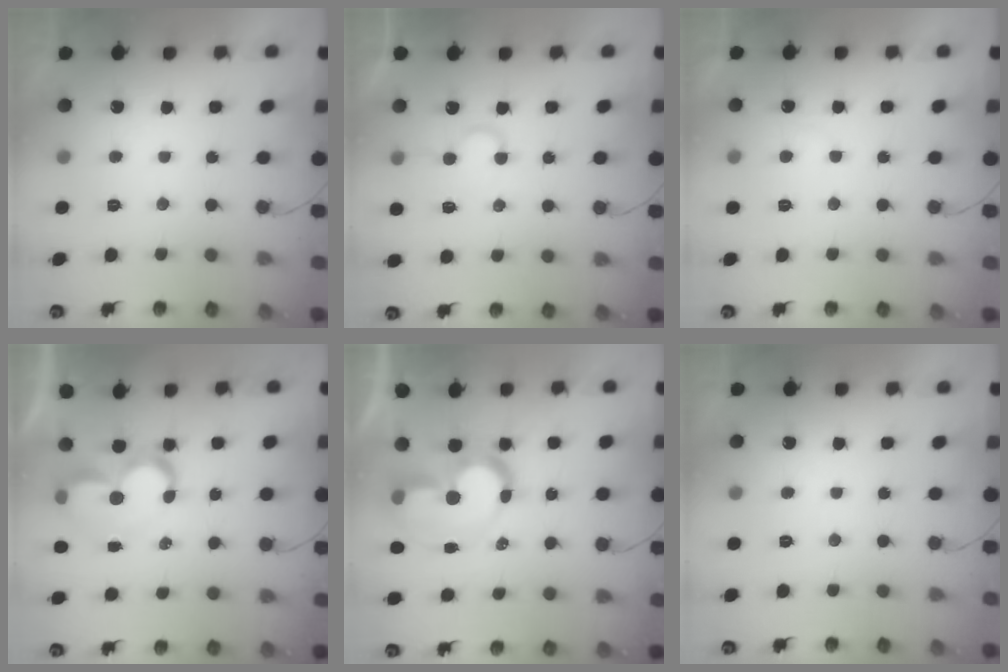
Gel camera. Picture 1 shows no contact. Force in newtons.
{"total": 5.6, "press": 5.6, "slide": 0.4}
{"total": 3.8, "press": 3.8, "slide": 0.3}
{"total": 8.8, "press": 8.8, "slide": 0.8}
{"total": 12.6, "press": 12.3, "slide": 2.5}
{"total": 0.0}